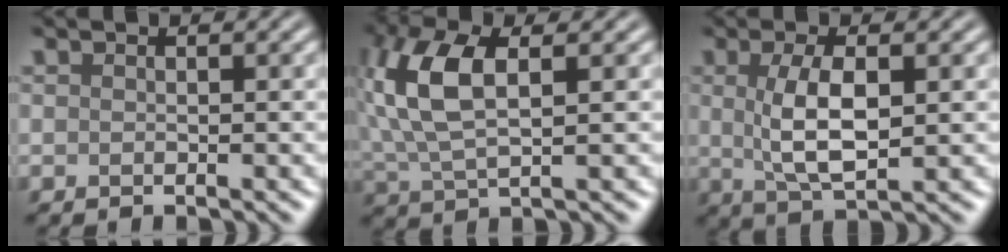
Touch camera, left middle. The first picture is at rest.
{"total": 7.0, "force": [1.6, 3.2, 6.0], "torque": [-0.148, 0.016, 0.032]}
{"total": 4.7, "force": [0.5, 1.5, 4.5], "torque": [-0.091, 0.005, 0.018]}